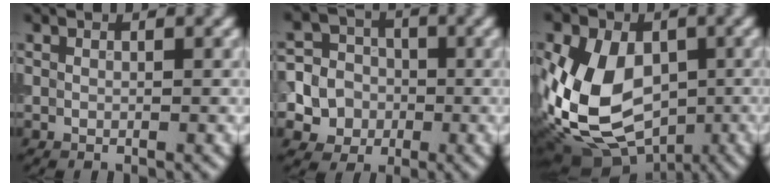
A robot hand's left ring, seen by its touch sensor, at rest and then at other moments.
{"total": 9.0, "force": [-2.2, 8.4, 2.2], "torque": [-0.048, -0.001, -0.069]}
{"total": 12.7, "force": [-1.7, 9.1, 8.7], "torque": [-0.172, -0.018, -0.024]}